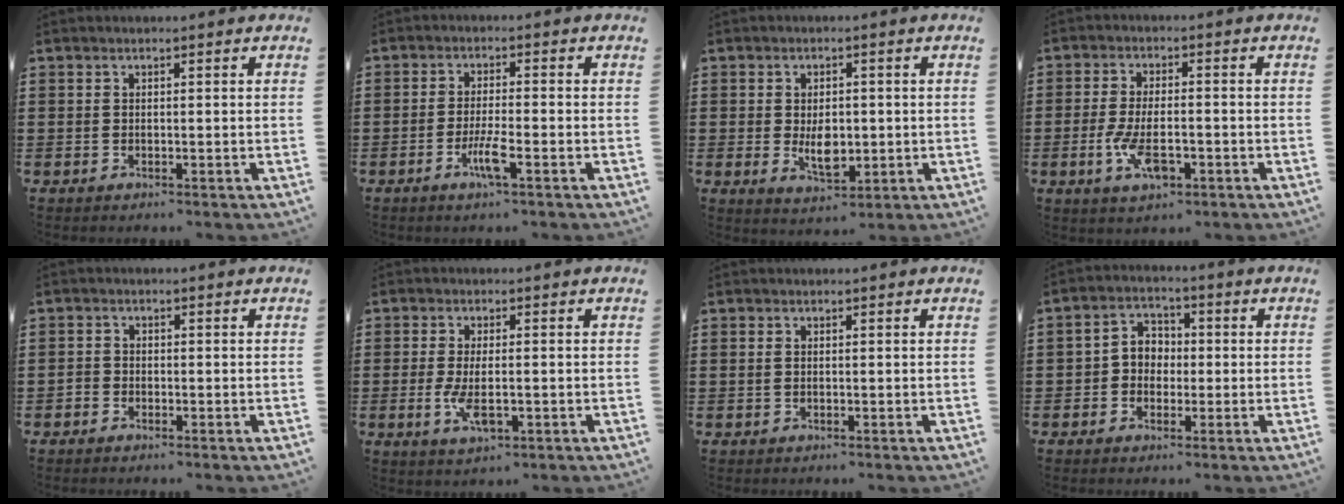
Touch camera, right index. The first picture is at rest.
{"total": 4.1, "force": [-2.1, 0.3, 3.5], "torque": [-0.073, -0.009, -0.040]}
{"total": 5.0, "force": [-0.3, 2.7, 4.1], "torque": [-0.068, -0.003, -0.010]}
{"total": 5.9, "force": [-2.1, 2.5, 5.0], "torque": [-0.112, -0.004, -0.042]}
{"total": 1.1, "force": [-0.8, 0.8, 0.1], "torque": [-0.006, 0.004, -0.018]}
{"total": 4.5, "force": [-1.0, 1.5, 4.1], "torque": [-0.093, -0.006, -0.024]}
{"total": 0.6, "force": [0.1, 0.3, 0.5], "torque": [-0.011, 0.003, 0.002]}
{"total": 3.8, "force": [-0.9, 3.3, 1.5], "torque": [-0.040, 0.013, -0.023]}